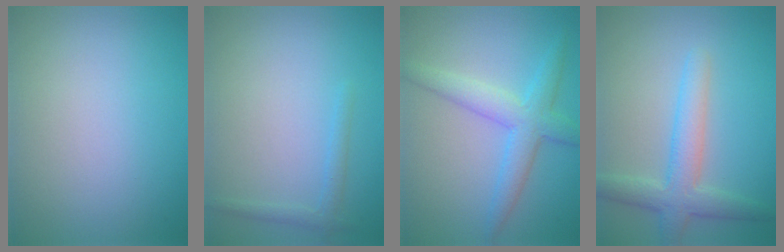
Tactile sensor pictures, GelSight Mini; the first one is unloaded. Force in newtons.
{"total": 1.2, "press": 1.2, "slide": 0.1}
{"total": 4.2, "press": 4.2, "slide": 0.1}
{"total": 4.0, "press": 4.0, "slide": 0.1}